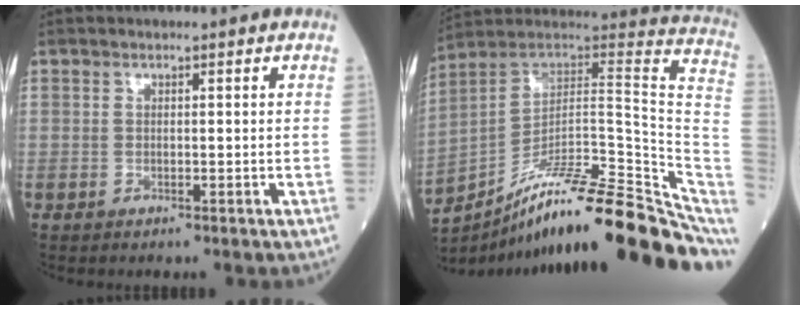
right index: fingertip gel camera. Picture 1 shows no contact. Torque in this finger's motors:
{"motor_torque": [-0.58, -1.08, 0.17, 0.05]}